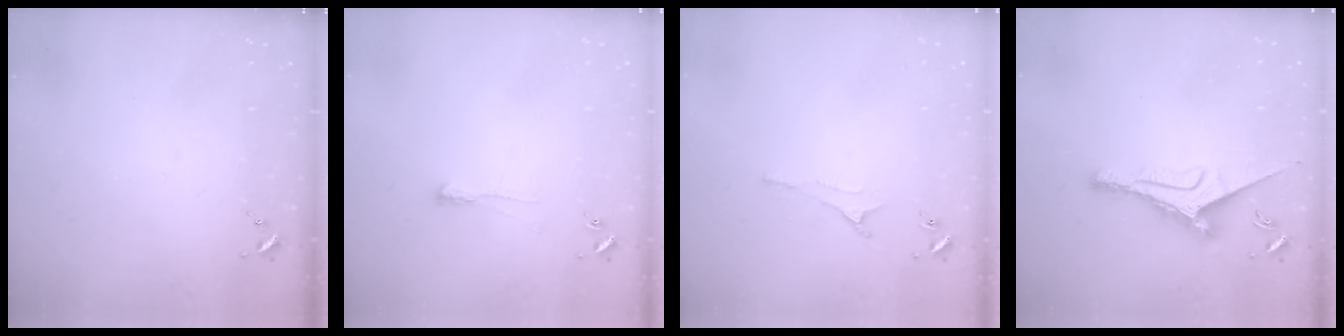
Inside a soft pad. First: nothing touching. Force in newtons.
{"total": 4.1, "press": 4.0, "slide": 0.6}
{"total": 3.0, "press": 2.9, "slide": 0.6}
{"total": 9.2, "press": 9.2, "slide": 0.2}